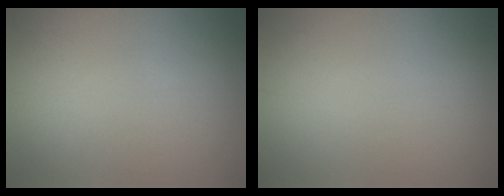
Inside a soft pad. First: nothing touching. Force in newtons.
{"total": 0.0}